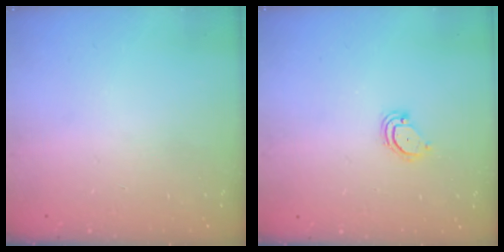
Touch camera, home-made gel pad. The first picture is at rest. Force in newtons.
{"total": 3.3, "press": 3.3, "slide": 0.3}